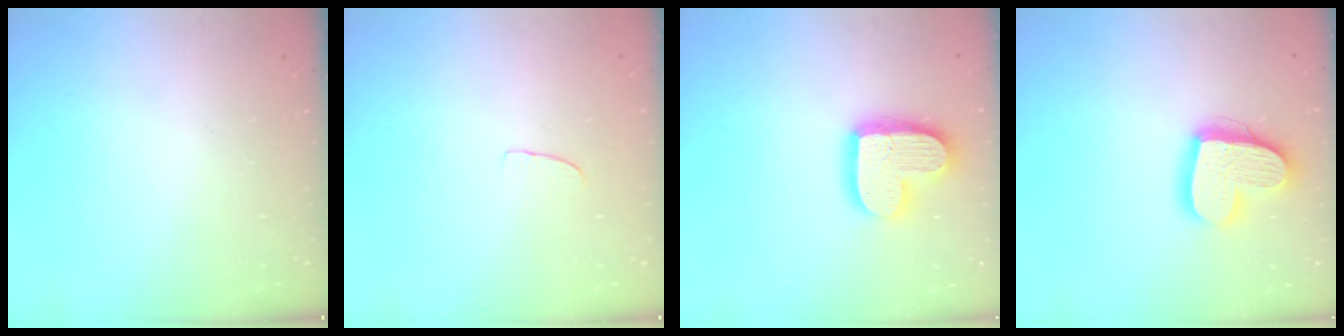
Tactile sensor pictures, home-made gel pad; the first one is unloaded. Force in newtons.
{"total": 2.6, "press": 2.6, "slide": 0.2}
{"total": 16.4, "press": 16.4, "slide": 1.1}
{"total": 18.1, "press": 18.0, "slide": 1.8}